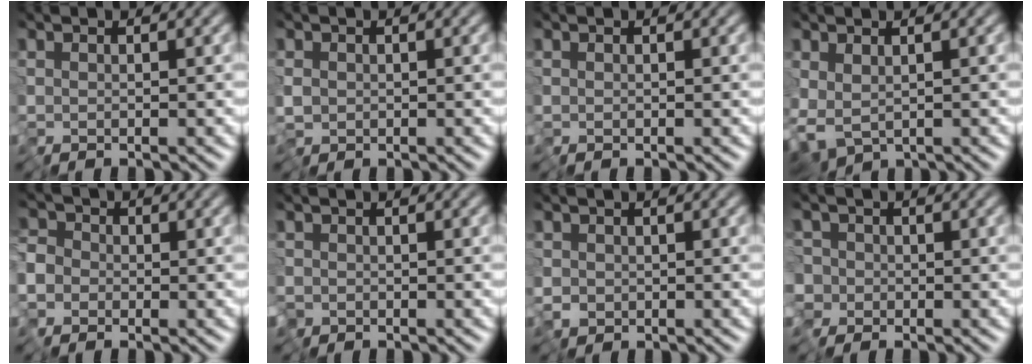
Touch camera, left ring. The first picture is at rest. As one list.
[{"total": 1.1, "force": [-0.4, 1.0, 0.4], "torque": [-0.010, -0.003, -0.012]}, {"total": 0.0}, {"total": 3.3, "force": [-0.4, 2.1, 2.6], "torque": [-0.046, -0.012, 0.004]}, {"total": 3.3, "force": [-1.6, 2.8, 0.6], "torque": [-0.005, 0.000, -0.040]}, {"total": 1.1, "force": [-0.6, 0.9, 0.1], "torque": [-0.002, -0.006, -0.016]}, {"total": 1.5, "force": [-0.7, 1.2, 0.5], "torque": [-0.011, -0.005, -0.017]}, {"total": 2.5, "force": [-1.1, 2.3, 0.0], "torque": [0.010, 0.001, -0.026]}]